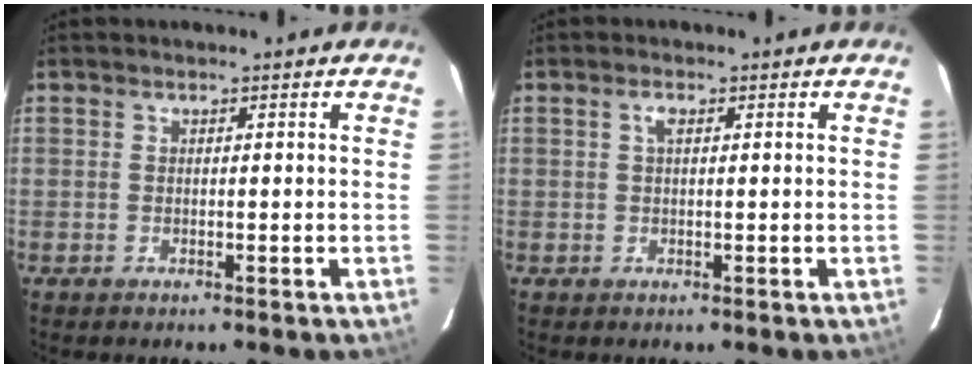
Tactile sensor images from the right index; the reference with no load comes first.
{"total": 1.3, "force": [0.4, 0.5, 1.1], "torque": [-0.024, 0.005, 0.005]}